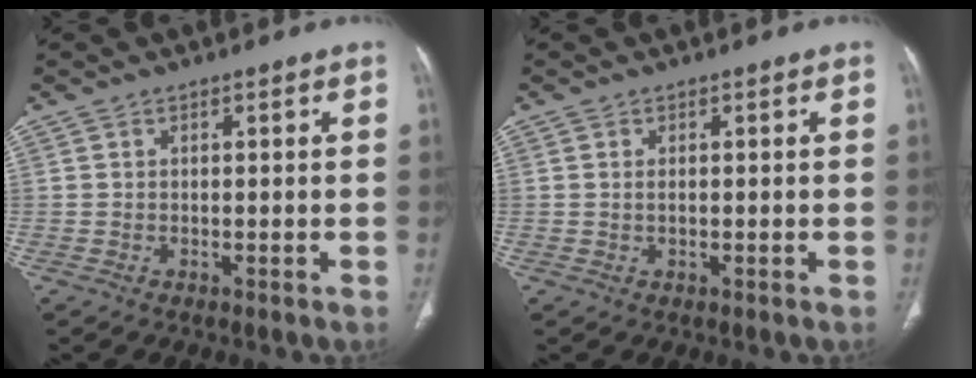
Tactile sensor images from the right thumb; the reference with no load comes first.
{"total": 0.9, "force": [0.1, 0.4, 0.8], "torque": [-0.018, -0.001, 0.004]}